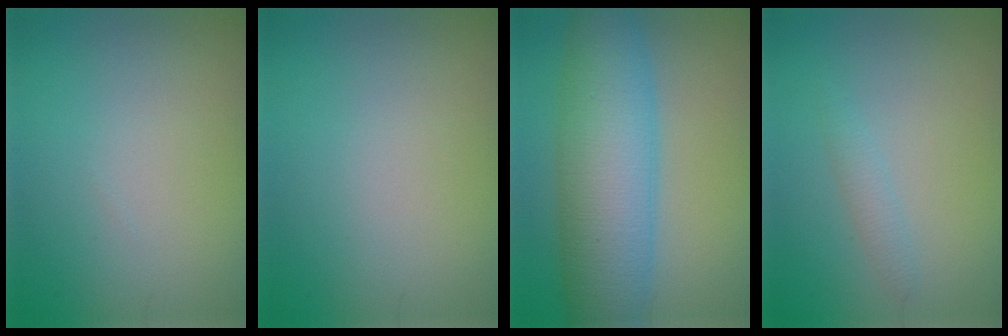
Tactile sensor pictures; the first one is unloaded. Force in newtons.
{"total": 0.0}
{"total": 9.7, "press": 9.7, "slide": 0.3}
{"total": 1.2, "press": 1.2, "slide": 0.0}